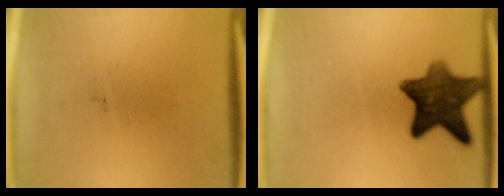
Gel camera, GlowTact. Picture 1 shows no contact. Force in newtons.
{"total": 10.4}